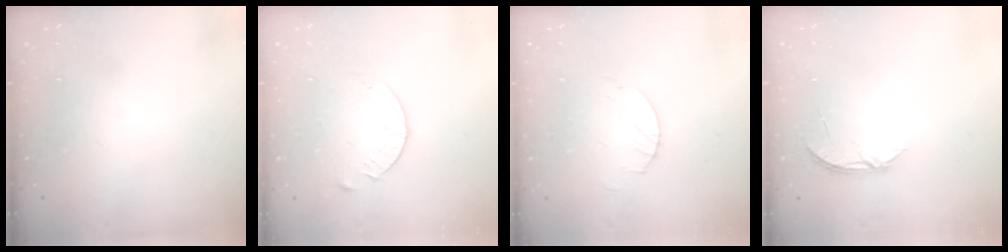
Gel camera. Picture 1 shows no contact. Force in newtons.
{"total": 5.6, "press": 5.6, "slide": 0.7}
{"total": 2.0, "press": 2.0, "slide": 0.2}
{"total": 4.0, "press": 4.0, "slide": 0.4}